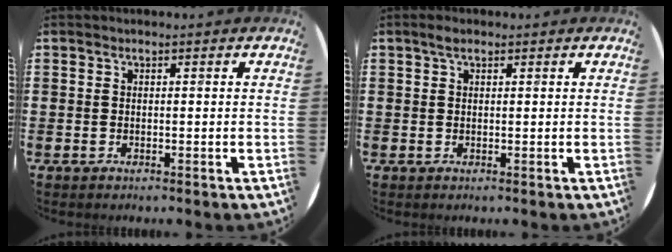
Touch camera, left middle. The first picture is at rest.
{"total": 1.2, "force": [0.7, 0.6, 0.8], "torque": [-0.010, 0.002, 0.011]}